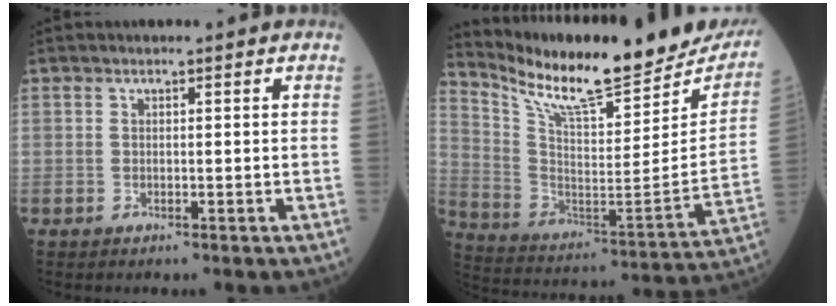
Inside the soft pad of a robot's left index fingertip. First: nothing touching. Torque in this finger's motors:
{"motor_torque": [0.64, -0.73, 0.28, 0.11]}